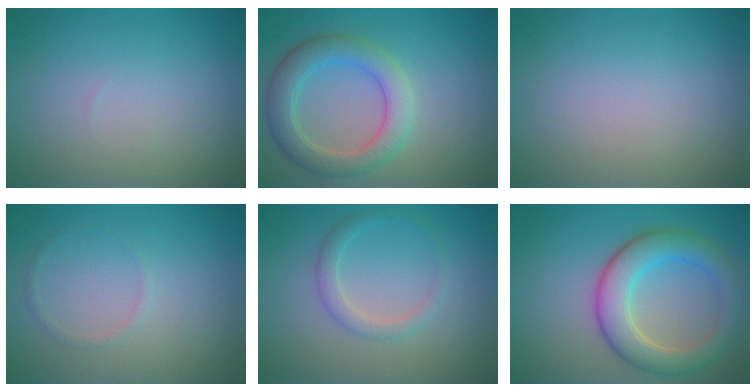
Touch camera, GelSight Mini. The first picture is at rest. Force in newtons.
{"total": 4.6, "press": 4.6, "slide": 0.1}
{"total": 0.0}
{"total": 0.6, "press": 0.6, "slide": 0.1}
{"total": 1.8, "press": 1.8, "slide": 0.2}
{"total": 5.9, "press": 5.9, "slide": 0.2}